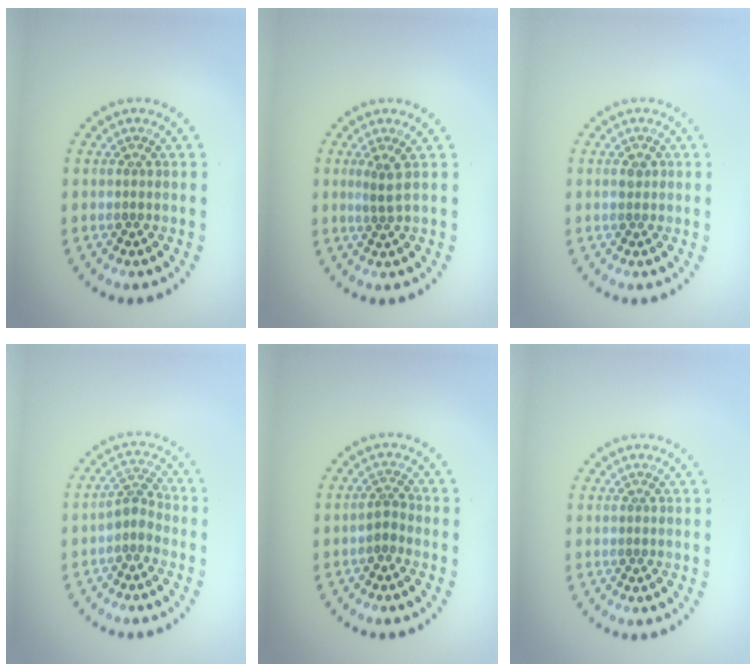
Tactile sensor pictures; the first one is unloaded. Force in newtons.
{"total": 1.3, "press": 1.0, "slide": 0.9}
{"total": 0.9, "press": 0.9, "slide": 0.1}
{"total": 2.0, "press": 1.6, "slide": 1.3}
{"total": 1.4, "press": 1.0, "slide": 1.0}
{"total": 0.0}